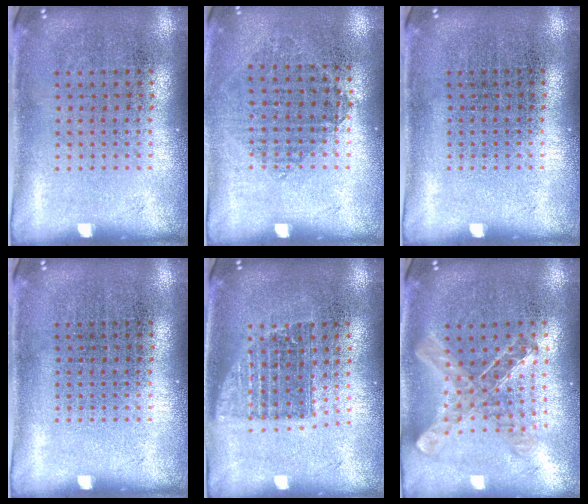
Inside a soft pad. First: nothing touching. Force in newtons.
{"total": 0.9, "press": 0.8, "slide": 0.3}
{"total": 0.0}
{"total": 0.0}
{"total": 1.3, "press": 1.1, "slide": 0.7}
{"total": 0.9, "press": 0.9, "slide": 0.1}